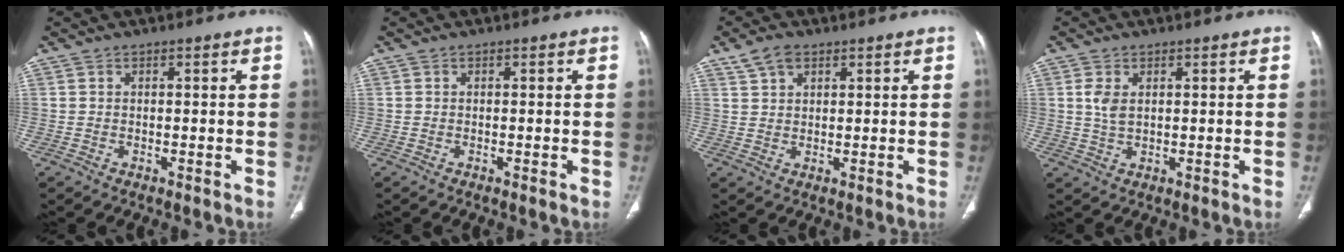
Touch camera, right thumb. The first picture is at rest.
{"total": 0.5, "force": [-0.3, 0.0, 0.5], "torque": [-0.007, -0.001, -0.004]}
{"total": 4.0, "force": [2.5, 2.3, 2.2], "torque": [-0.036, 0.000, 0.051]}
{"total": 3.2, "force": [0.9, 1.8, 2.6], "torque": [-0.052, -0.003, 0.021]}